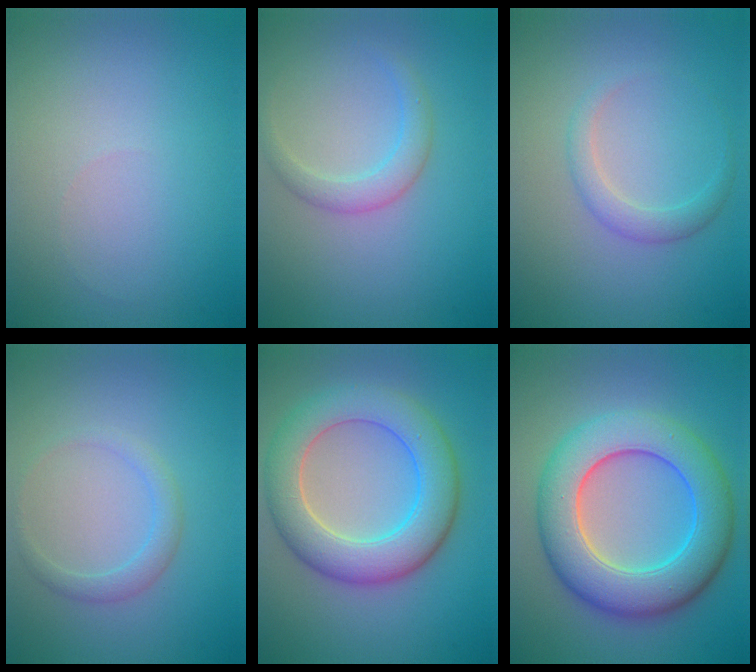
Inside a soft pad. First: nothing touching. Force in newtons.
{"total": 2.3, "press": 2.3, "slide": 0.0}
{"total": 1.9, "press": 1.9, "slide": 0.1}
{"total": 1.7, "press": 1.7, "slide": 0.2}
{"total": 7.6, "press": 7.6, "slide": 0.2}
{"total": 9.4, "press": 9.4, "slide": 0.5}